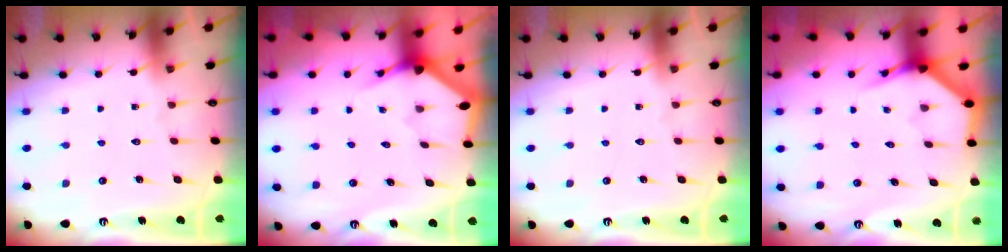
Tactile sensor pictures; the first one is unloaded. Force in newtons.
{"total": 2.8, "press": 2.8, "slide": 0.2}
{"total": 0.0}
{"total": 4.0, "press": 4.0, "slide": 0.2}